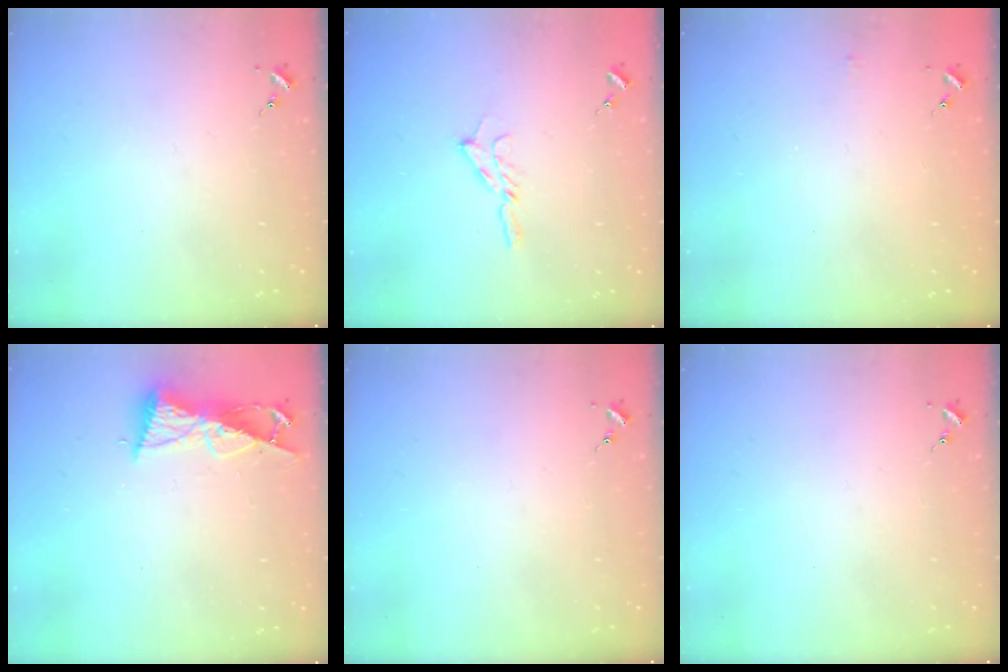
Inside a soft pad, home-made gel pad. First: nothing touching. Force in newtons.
{"total": 5.1, "press": 5.0, "slide": 0.7}
{"total": 3.2, "press": 3.2, "slide": 0.3}
{"total": 8.7, "press": 8.7, "slide": 0.7}
{"total": 0.0}
{"total": 0.0}